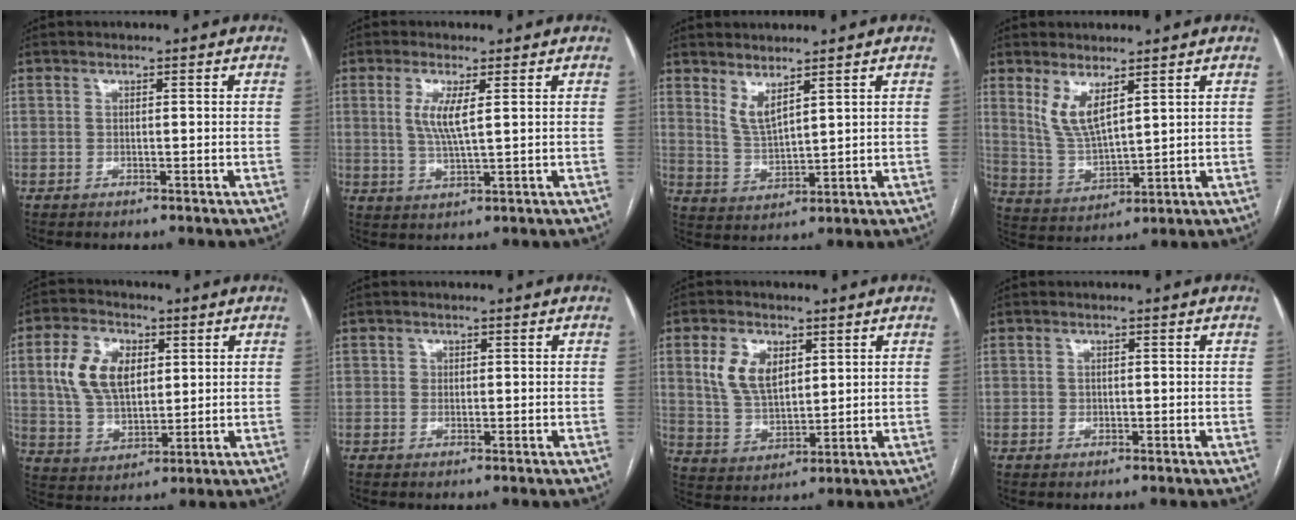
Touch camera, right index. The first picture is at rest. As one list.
[{"total": 4.8, "force": [1.3, 0.6, 4.6], "torque": [-0.098, -0.005, 0.029]}, {"total": 4.1, "force": [3.0, 0.7, 2.7], "torque": [-0.060, -0.018, 0.069]}, {"total": 6.4, "force": [3.7, 1.8, 5.0], "torque": [-0.107, -0.012, 0.084]}, {"total": 10.6, "force": [2.9, 6.4, 7.9], "torque": [-0.170, 0.019, 0.061]}, {"total": 0.8, "force": [0.2, 0.8, 0.2], "torque": [0.003, 0.002, 0.003]}, {"total": 8.2, "force": [3.2, 4.8, 5.8], "torque": [-0.123, 0.011, 0.070]}, {"total": 0.6, "force": [0.0, 0.6, 0.2], "torque": [0.000, 0.002, -0.001]}]